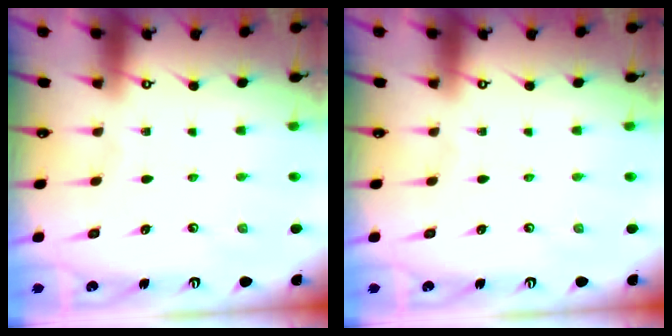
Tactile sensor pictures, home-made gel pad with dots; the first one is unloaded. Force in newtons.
{"total": 0.0}